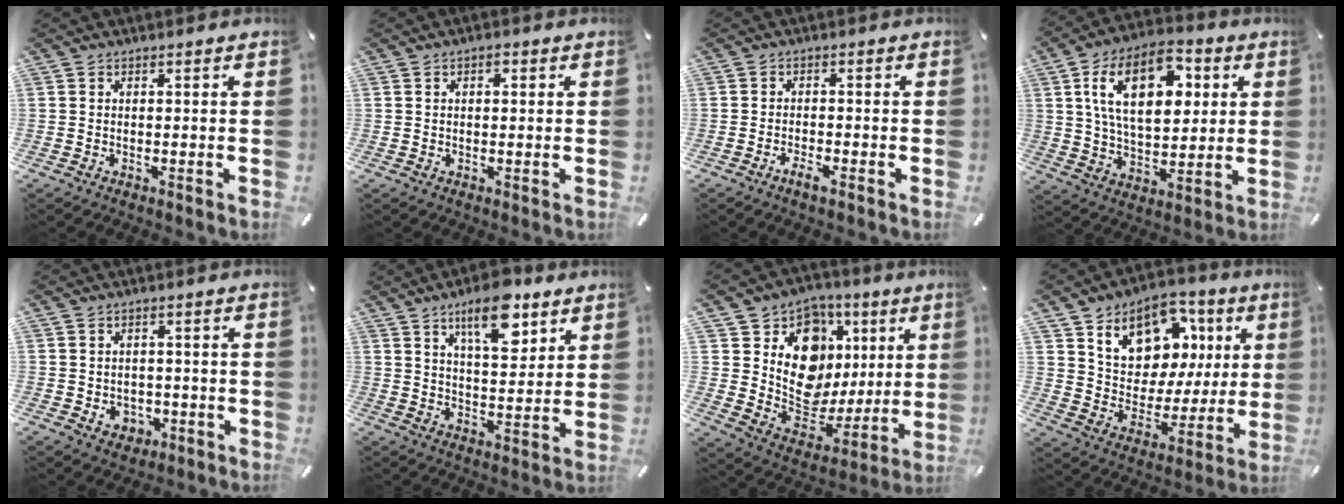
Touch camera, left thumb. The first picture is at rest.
{"total": 1.6, "force": [0.3, 1.0, 1.2], "torque": [-0.025, 0.006, 0.005]}
{"total": 2.5, "force": [-1.8, 0.7, 1.6], "torque": [-0.034, 0.005, -0.035]}
{"total": 19.0, "force": [6.5, 11.3, 13.8], "torque": [-0.246, 0.000, 0.106]}
{"total": 4.2, "force": [-0.9, 3.8, 1.6], "torque": [-0.014, 0.001, -0.017]}
{"total": 12.8, "force": [7.8, 5.6, 8.4], "torque": [-0.124, -0.033, 0.133]}
{"total": 15.0, "force": [3.7, 12.8, 6.8], "torque": [-0.083, -0.039, 0.075]}
{"total": 13.3, "force": [7.5, 10.0, 4.6], "torque": [-0.080, -0.058, 0.139]}